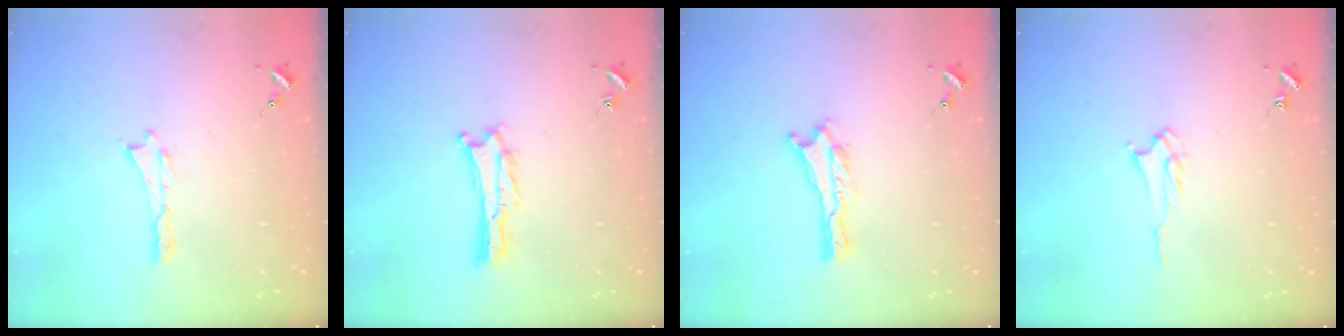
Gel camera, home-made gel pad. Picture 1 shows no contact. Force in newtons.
{"total": 0.0}
{"total": 0.0}
{"total": 2.4, "press": 2.4, "slide": 0.3}